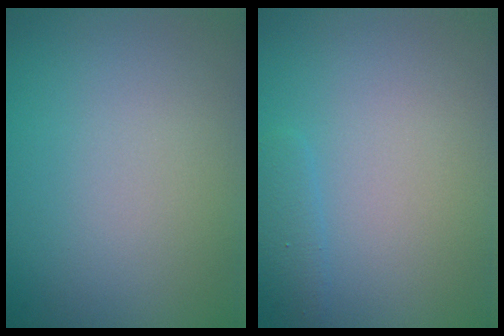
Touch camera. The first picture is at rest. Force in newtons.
{"total": 1.1, "press": 1.1, "slide": 0.1}